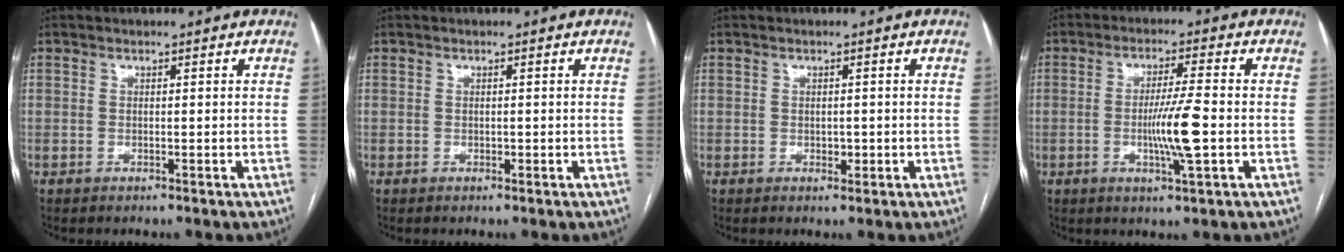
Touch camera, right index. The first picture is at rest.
{"total": 0.0}
{"total": 1.1, "force": [-0.2, 0.8, 0.7], "torque": [-0.009, 0.000, 0.000]}
{"total": 7.2, "force": [-1.4, -0.2, 7.1], "torque": [-0.129, -0.010, -0.025]}